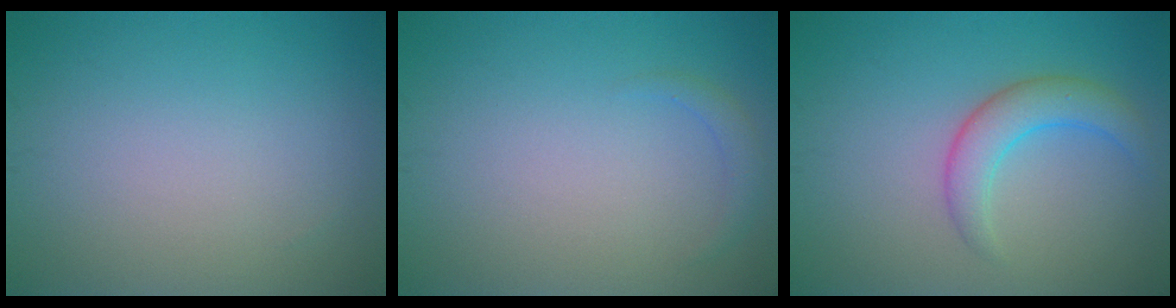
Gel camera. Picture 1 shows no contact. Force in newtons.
{"total": 1.1, "press": 1.1, "slide": 0.1}
{"total": 3.4, "press": 3.4, "slide": 0.0}